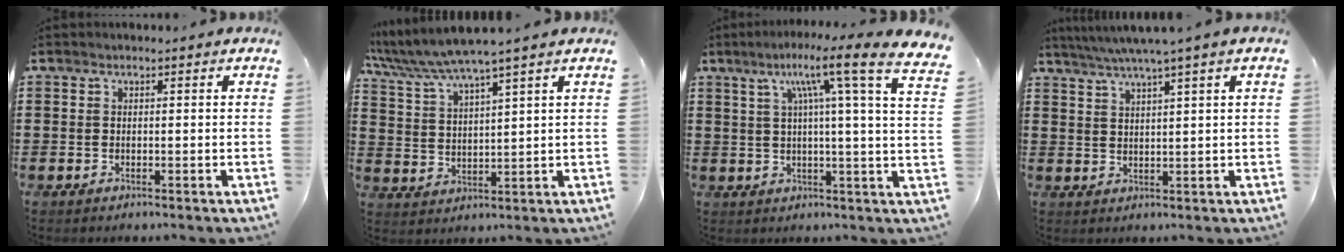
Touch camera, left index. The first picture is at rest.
{"total": 5.6, "force": [4.9, -0.2, 2.8], "torque": [-0.073, -0.023, 0.083]}
{"total": 10.8, "force": [5.7, -0.6, 9.1], "torque": [-0.164, -0.034, 0.072]}
{"total": 3.8, "force": [2.7, -0.7, 2.5], "torque": [-0.054, -0.010, 0.045]}